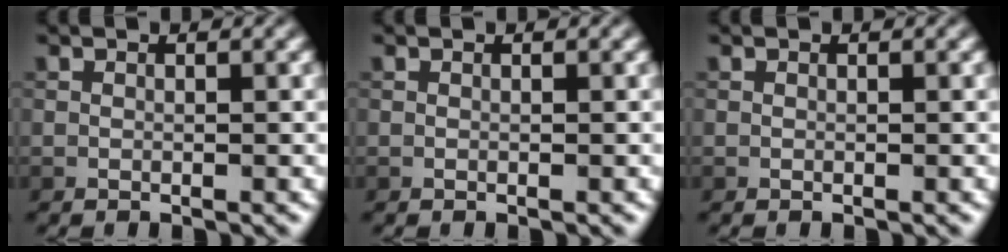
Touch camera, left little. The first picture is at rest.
{"total": 0.0}
{"total": 0.0}